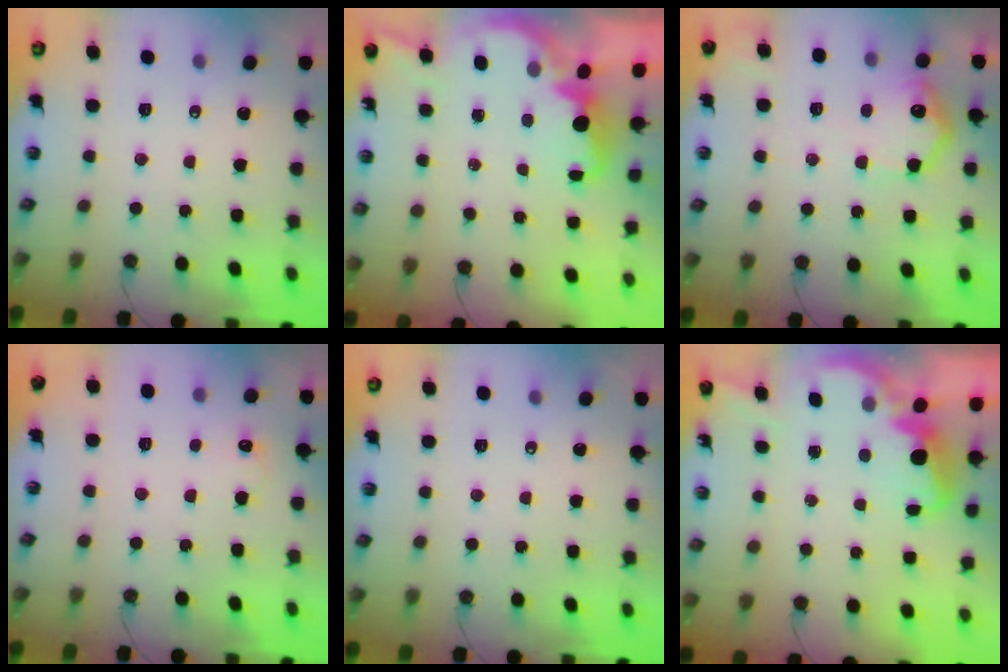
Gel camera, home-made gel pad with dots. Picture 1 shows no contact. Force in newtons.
{"total": 2.4, "press": 2.3, "slide": 0.7}
{"total": 14.0, "press": 14.0, "slide": 0.8}
{"total": 3.4, "press": 3.3, "slide": 1.0}
{"total": 0.0}
{"total": 3.0, "press": 3.0, "slide": 0.5}